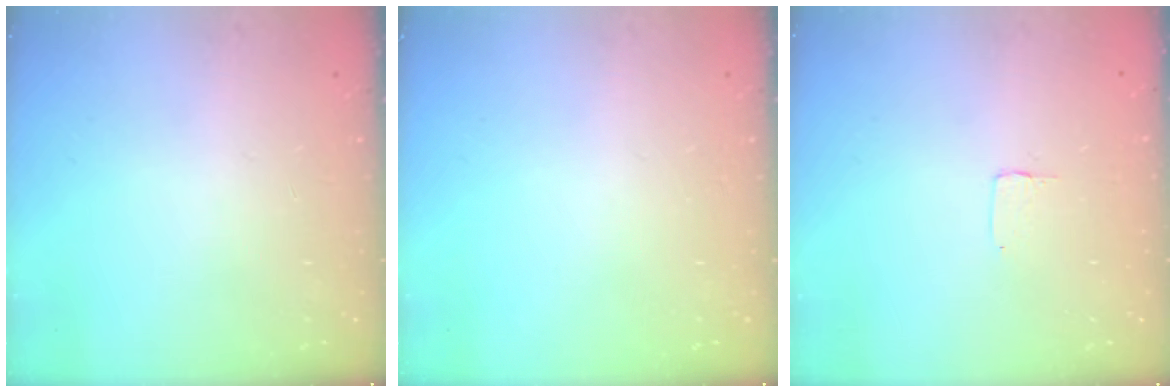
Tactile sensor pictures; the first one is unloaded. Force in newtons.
{"total": 0.0}
{"total": 3.1, "press": 3.1, "slide": 0.2}